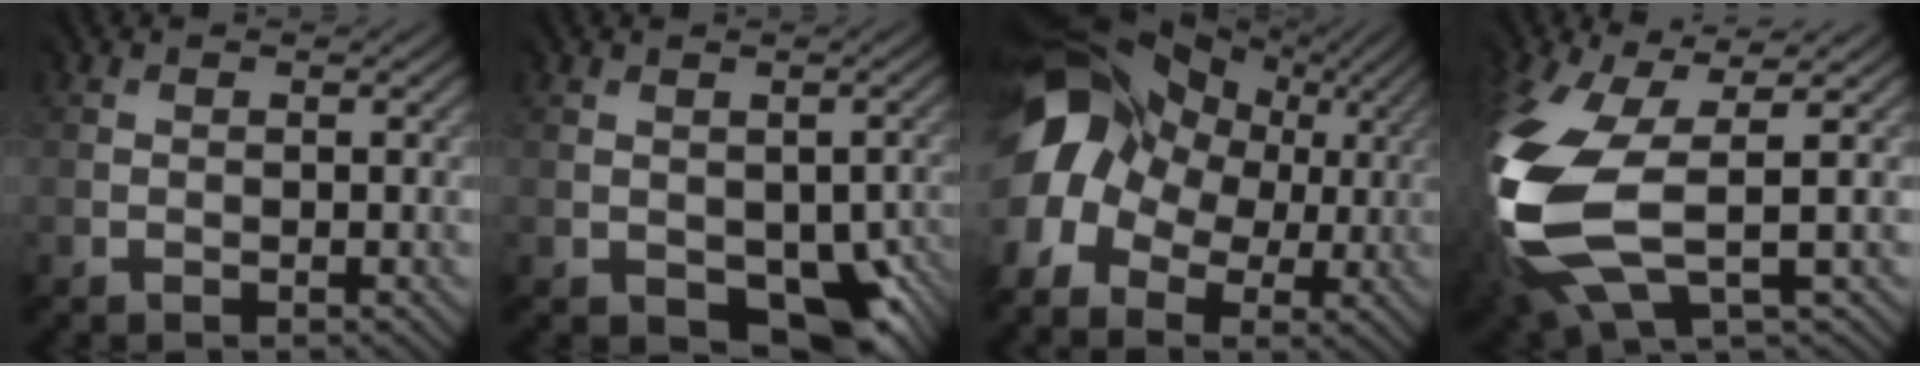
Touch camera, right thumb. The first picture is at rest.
{"total": 8.2, "force": [-3.0, 5.7, 5.0], "torque": [-0.056, -0.026, -0.028]}
{"total": 10.9, "force": [-0.9, 8.7, 6.5], "torque": [-0.169, -0.009, -0.012]}
{"total": 14.0, "force": [-0.9, 7.4, 11.8], "torque": [-0.346, -0.032, -0.001]}